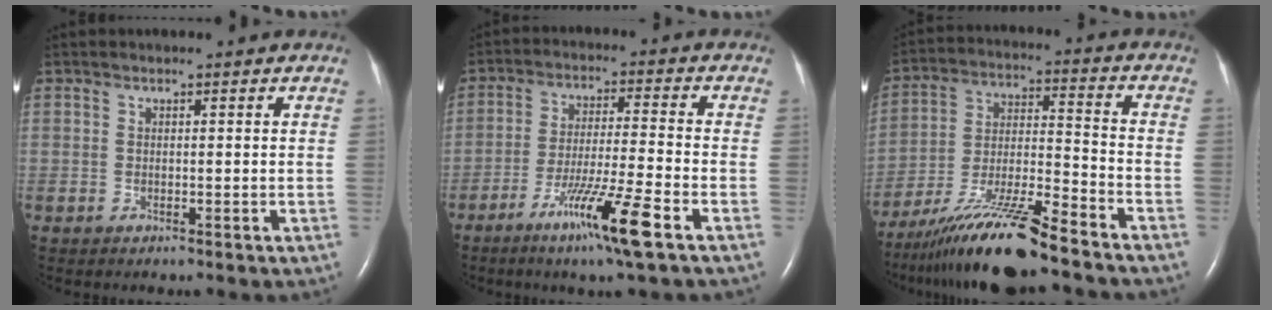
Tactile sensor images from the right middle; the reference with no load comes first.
{"total": 10.3, "force": [-5.9, -0.9, 8.4], "torque": [-0.156, -0.027, -0.106]}
{"total": 16.1, "force": [-13.2, 0.6, 9.2], "torque": [-0.191, -0.021, -0.240]}